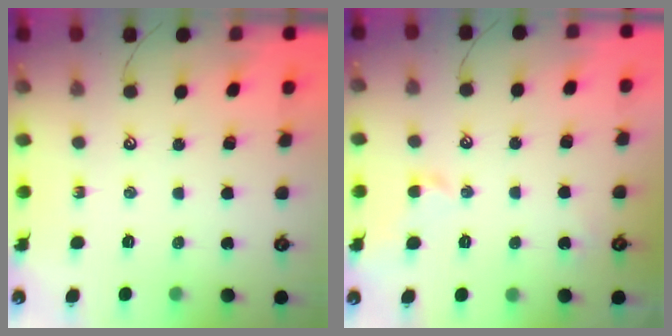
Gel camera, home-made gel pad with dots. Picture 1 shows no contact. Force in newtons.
{"total": 1.3, "press": 1.2, "slide": 0.4}